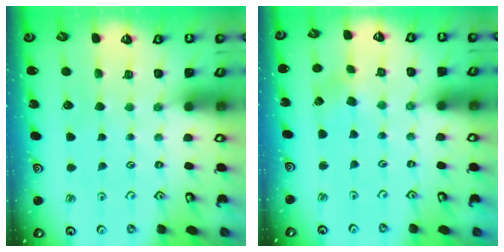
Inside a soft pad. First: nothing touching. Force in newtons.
{"total": 2.6, "press": 2.6, "slide": 0.6}